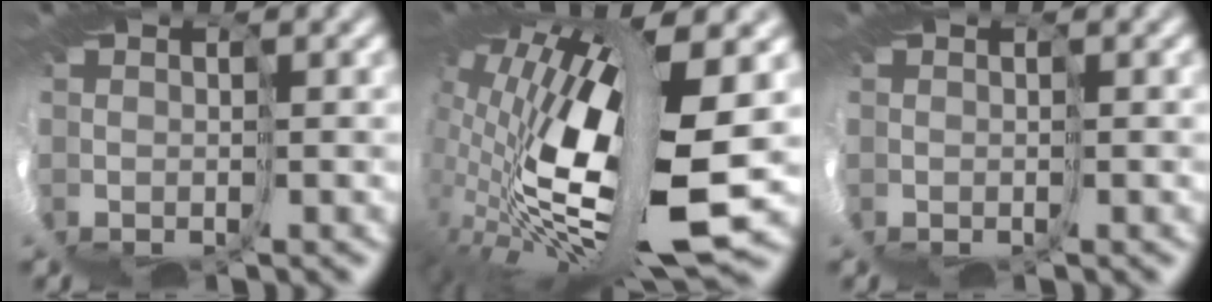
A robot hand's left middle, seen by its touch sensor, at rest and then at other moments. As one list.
[{"total": 13.6, "force": [2.5, 3.7, 12.9], "torque": [-0.259, -0.047, 0.060]}, {"total": 0.0}]